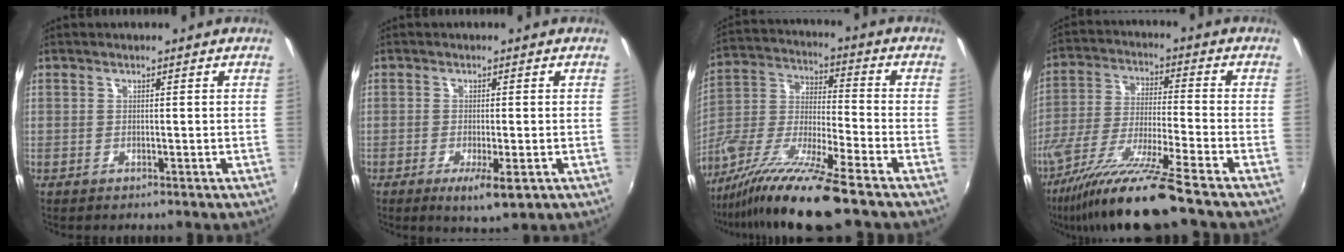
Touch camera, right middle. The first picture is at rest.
{"total": 5.0, "force": [-2.2, 0.9, 4.4], "torque": [-0.084, -0.014, -0.032]}
{"total": 15.8, "force": [-11.8, 0.5, 10.5], "torque": [-0.217, -0.022, -0.227]}
{"total": 15.6, "force": [-12.3, -1.1, 9.5], "torque": [-0.192, -0.034, -0.224]}